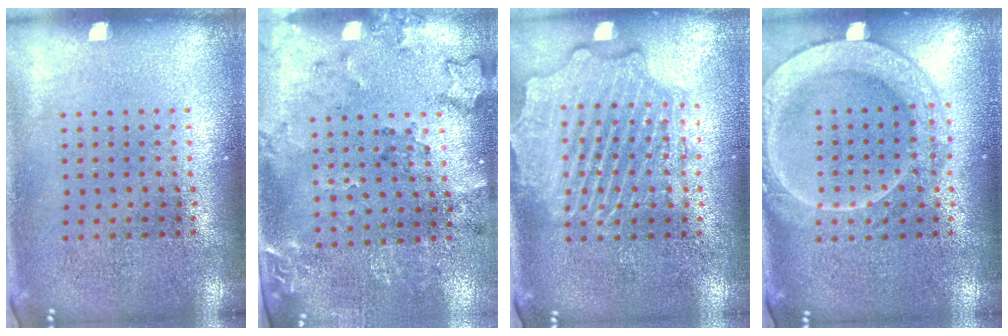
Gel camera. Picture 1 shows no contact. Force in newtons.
{"total": 1.9, "press": 1.5, "slide": 1.2}
{"total": 2.5, "press": 2.4, "slide": 0.3}
{"total": 2.0, "press": 2.0, "slide": 0.3}